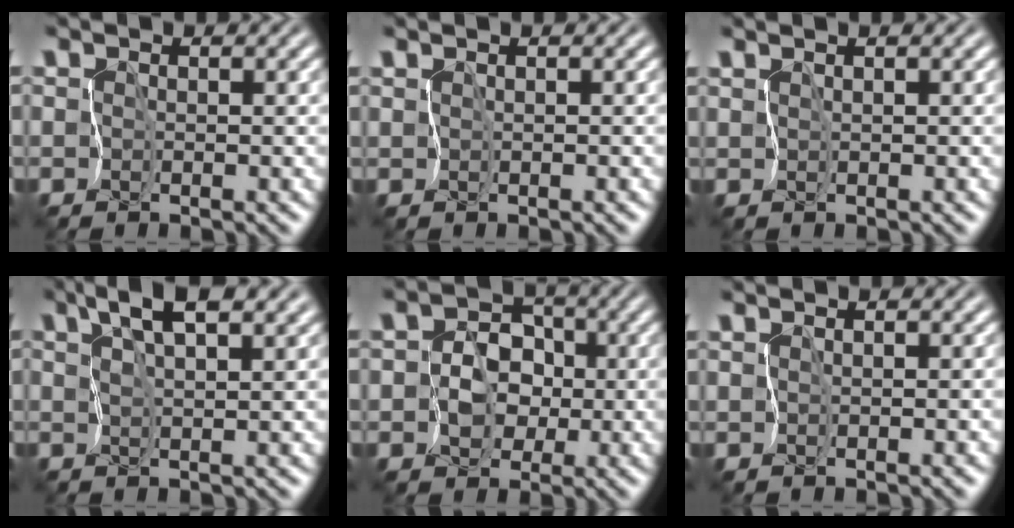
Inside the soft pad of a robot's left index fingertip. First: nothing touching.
{"total": 0.9, "force": [0.7, 0.0, 0.6], "torque": [-0.014, 0.002, 0.012]}
{"total": 1.6, "force": [1.3, 0.1, 0.9], "torque": [-0.023, 0.005, 0.018]}
{"total": 3.5, "force": [2.2, 0.7, 2.7], "torque": [-0.056, 0.006, 0.040]}
{"total": 3.9, "force": [-1.1, 3.3, 1.7], "torque": [-0.011, 0.000, -0.031]}
{"total": 1.2, "force": [0.8, 0.2, 0.8], "torque": [-0.014, 0.005, 0.012]}